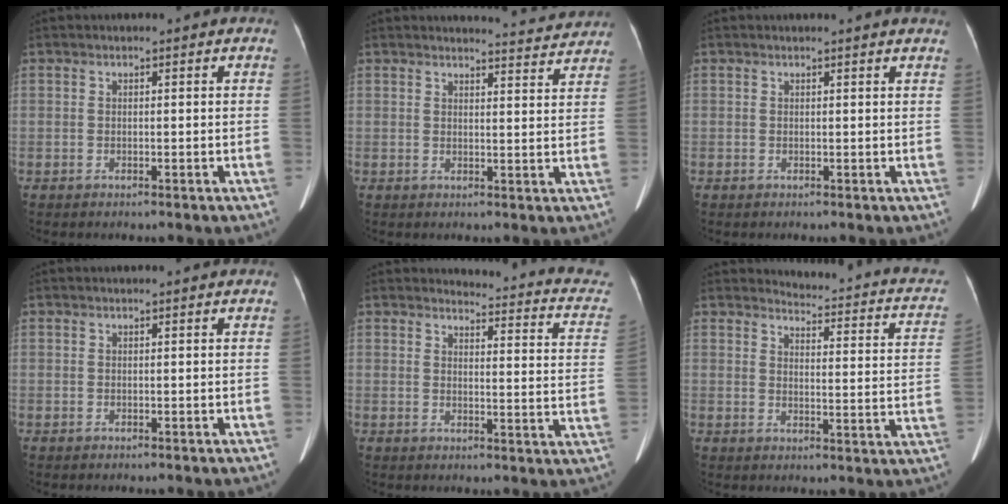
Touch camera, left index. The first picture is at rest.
{"total": 6.6, "force": [6.6, -0.2, 0.2], "torque": [-0.014, -0.012, 0.069]}
{"total": 3.7, "force": [3.5, 0.2, 1.1], "torque": [-0.017, 0.015, 0.023]}
{"total": 0.0}
{"total": 14.2, "force": [13.4, 2.6, 3.9], "torque": [-0.014, -0.067, 0.111]}
{"total": 14.2, "force": [12.7, 3.0, 5.5], "torque": [-0.049, -0.046, 0.114]}